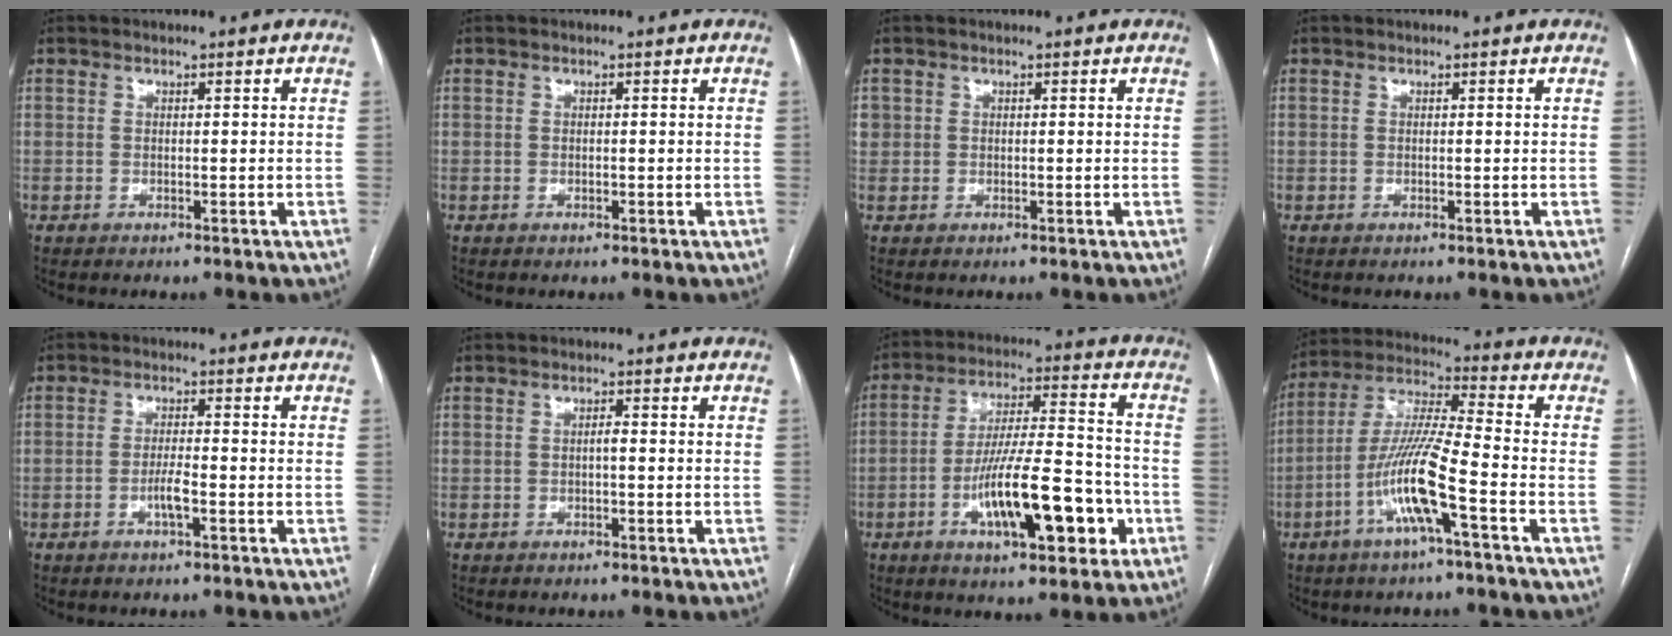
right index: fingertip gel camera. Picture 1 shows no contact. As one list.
[{"total": 0.0}, {"total": 2.2, "force": [0.5, 2.0, 0.5], "torque": [-0.010, 0.011, 0.012]}, {"total": 0.0}, {"total": 2.9, "force": [-1.2, 0.3, 2.6], "torque": [-0.052, -0.001, -0.023]}, {"total": 0.9, "force": [-0.2, 0.2, 0.9], "torque": [-0.015, 0.003, -0.004]}, {"total": 16.3, "force": [-5.6, 3.8, 14.8], "torque": [-0.248, 0.013, -0.085]}, {"total": 12.2, "force": [-4.8, 0.2, 11.2], "torque": [-0.230, 0.004, -0.096]}]